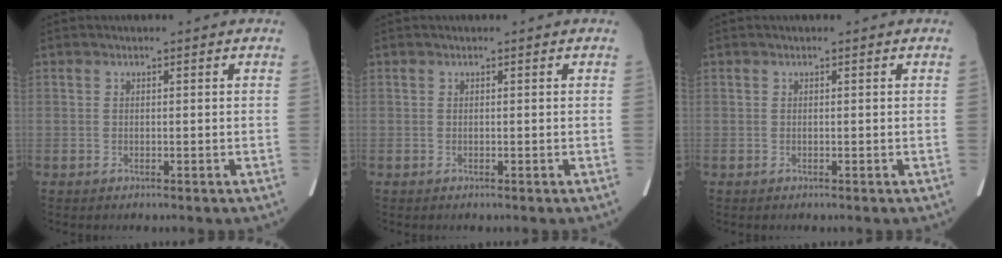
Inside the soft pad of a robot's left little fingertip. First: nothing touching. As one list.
[{"total": 0.0}, {"total": 0.0}]